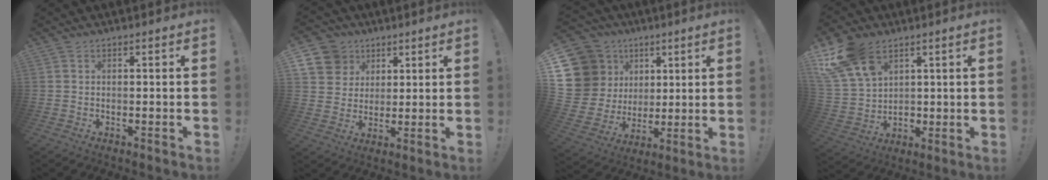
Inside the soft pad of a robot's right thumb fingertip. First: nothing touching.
{"total": 10.5, "force": [5.1, 8.9, 2.5], "torque": [-0.037, -0.031, 0.103]}
{"total": 17.3, "force": [6.3, 14.3, 7.2], "torque": [-0.147, -0.028, 0.147]}
{"total": 16.8, "force": [8.1, 11.5, 9.1], "torque": [-0.200, -0.032, 0.158]}